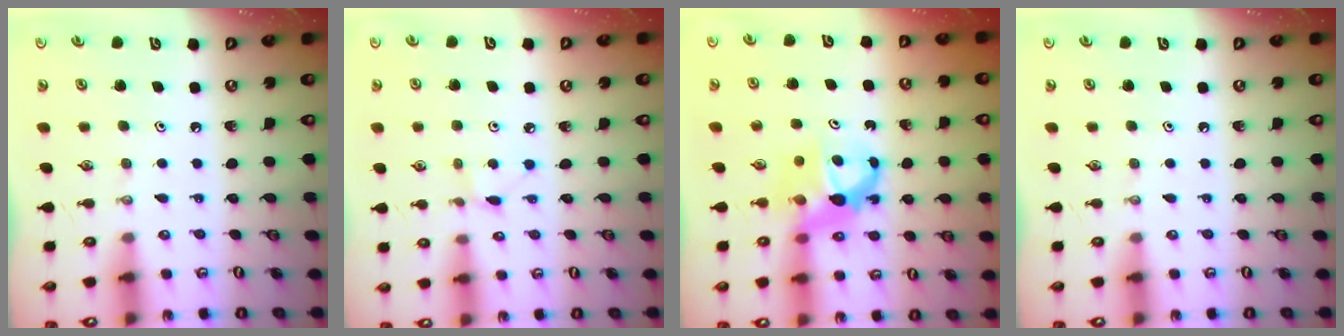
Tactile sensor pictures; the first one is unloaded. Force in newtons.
{"total": 2.8, "press": 2.8, "slide": 0.3}
{"total": 7.1, "press": 7.0, "slide": 0.6}
{"total": 0.0}